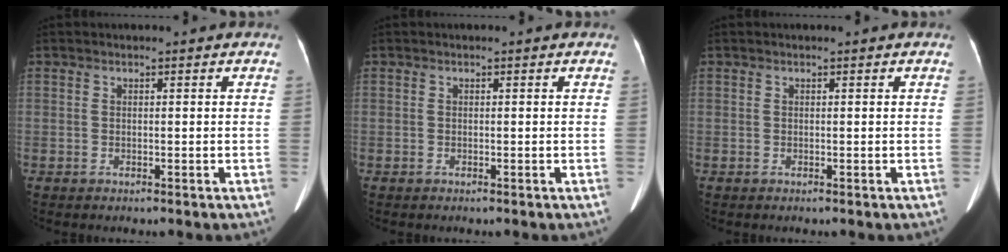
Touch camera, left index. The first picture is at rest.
{"total": 0.0}
{"total": 0.0}